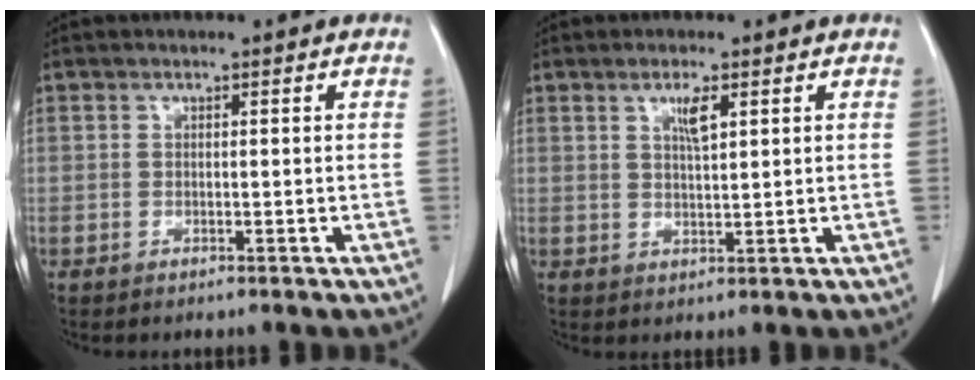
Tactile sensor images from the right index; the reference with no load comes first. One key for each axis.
{"total": 3.0, "fx": 1.4, "fy": 0.4, "fz": 2.6, "tx": -0.048, "ty": -0.002, "tz": 0.025}